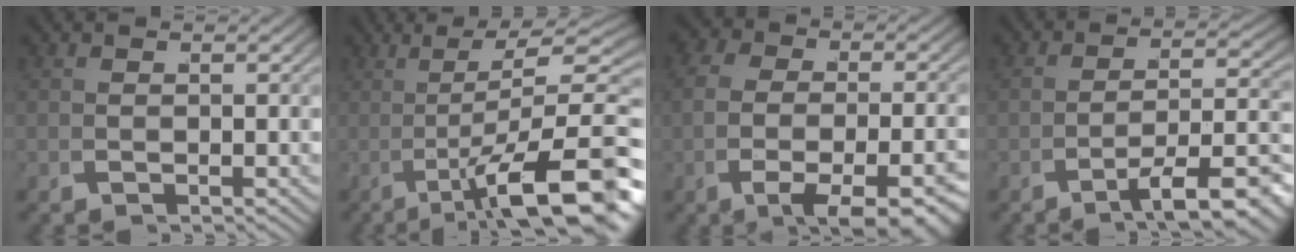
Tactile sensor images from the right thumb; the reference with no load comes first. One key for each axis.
{"total": 11.4, "fx": -1.4, "fy": 4.7, "fz": 10.3, "tx": -0.166, "ty": -0.026, "tz": 0.006}
{"total": 6.0, "fx": -1.8, "fy": 2.8, "fz": 4.9, "tx": -0.086, "ty": -0.013, "tz": -0.017}
{"total": 7.1, "fx": -3.0, "fy": 3.1, "fz": 5.7, "tx": -0.080, "ty": -0.018, "tz": -0.031}